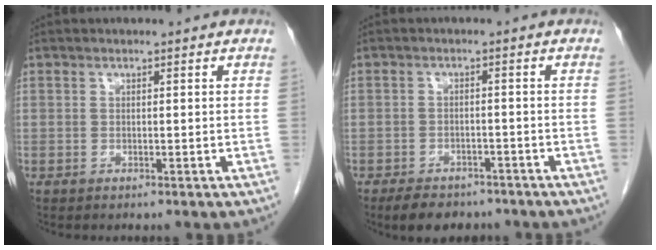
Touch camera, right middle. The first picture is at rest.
{"total": 6.4, "force": [-5.2, 3.1, 2.3], "torque": [-0.033, 0.000, -0.073]}